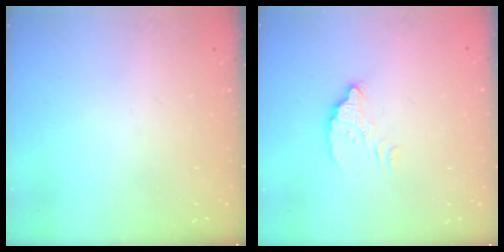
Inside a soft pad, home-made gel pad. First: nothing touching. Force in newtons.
{"total": 4.0, "press": 4.0, "slide": 0.1}